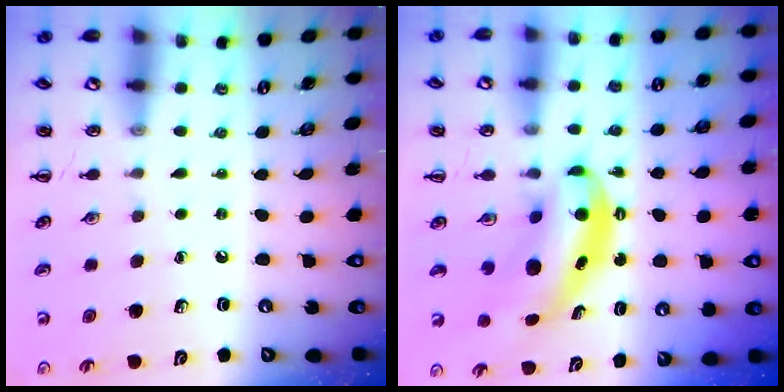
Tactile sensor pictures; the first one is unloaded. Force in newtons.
{"total": 6.3, "press": 6.2, "slide": 1.1}